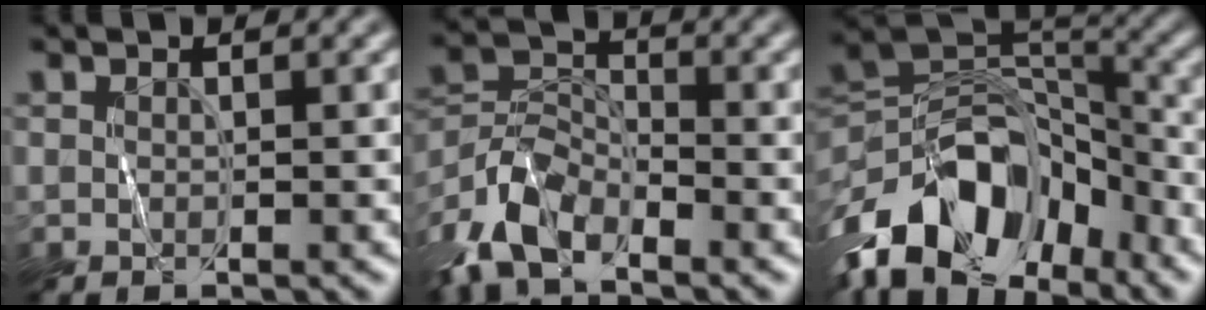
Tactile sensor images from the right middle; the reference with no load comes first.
{"total": 6.6, "force": [-5.1, 2.6, 3.3], "torque": [-0.071, 0.004, -0.113]}
{"total": 13.6, "force": [-8.3, 7.5, 7.7], "torque": [-0.146, 0.017, -0.155]}